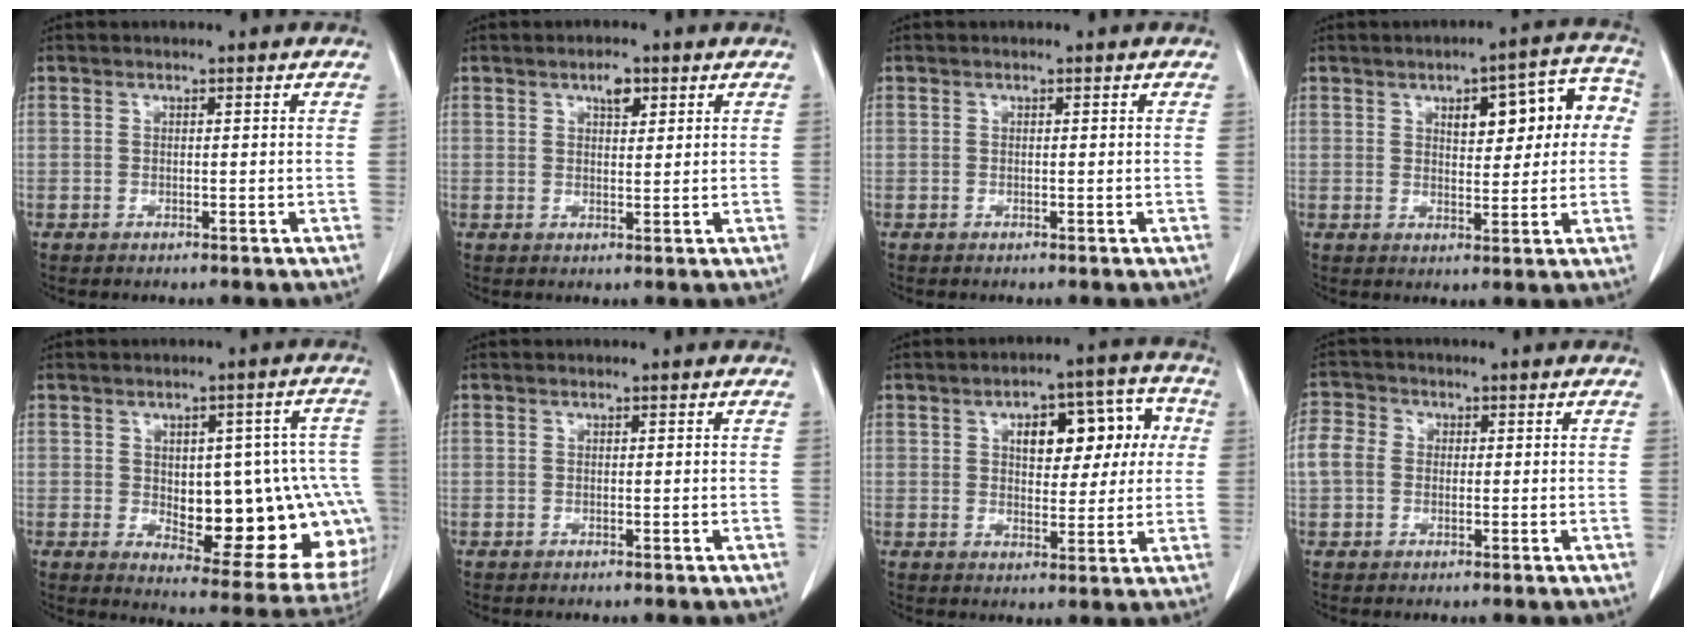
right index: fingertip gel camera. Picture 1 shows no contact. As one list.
[{"total": 3.2, "force": [1.7, 1.5, 2.2], "torque": [-0.040, 0.002, 0.030]}, {"total": 0.0}, {"total": 11.3, "force": [2.6, 4.8, 9.9], "torque": [-0.120, 0.037, 0.039]}, {"total": 23.4, "force": [-2.8, 9.4, 21.3], "torque": [-0.217, 0.024, -0.006]}, {"total": 0.0}, {"total": 12.2, "force": [2.9, 6.1, 10.2], "torque": [-0.138, 0.041, 0.050]}, {"total": 8.0, "force": [0.6, 6.7, 4.4], "torque": [-0.125, 0.025, 0.012]}]